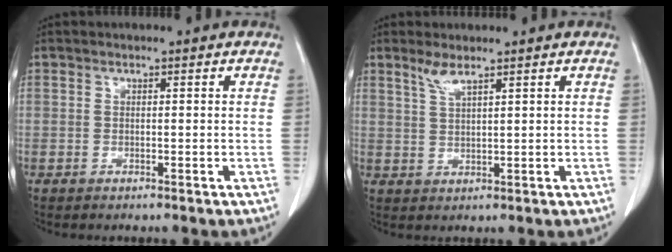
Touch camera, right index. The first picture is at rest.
{"total": 3.1, "force": [2.2, 0.5, 2.2], "torque": [-0.049, 0.003, 0.049]}